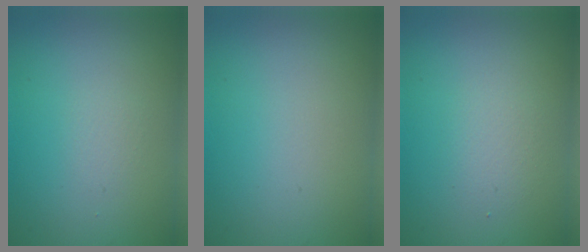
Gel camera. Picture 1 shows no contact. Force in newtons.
{"total": 0.0}
{"total": 1.6, "press": 1.6, "slide": 0.3}